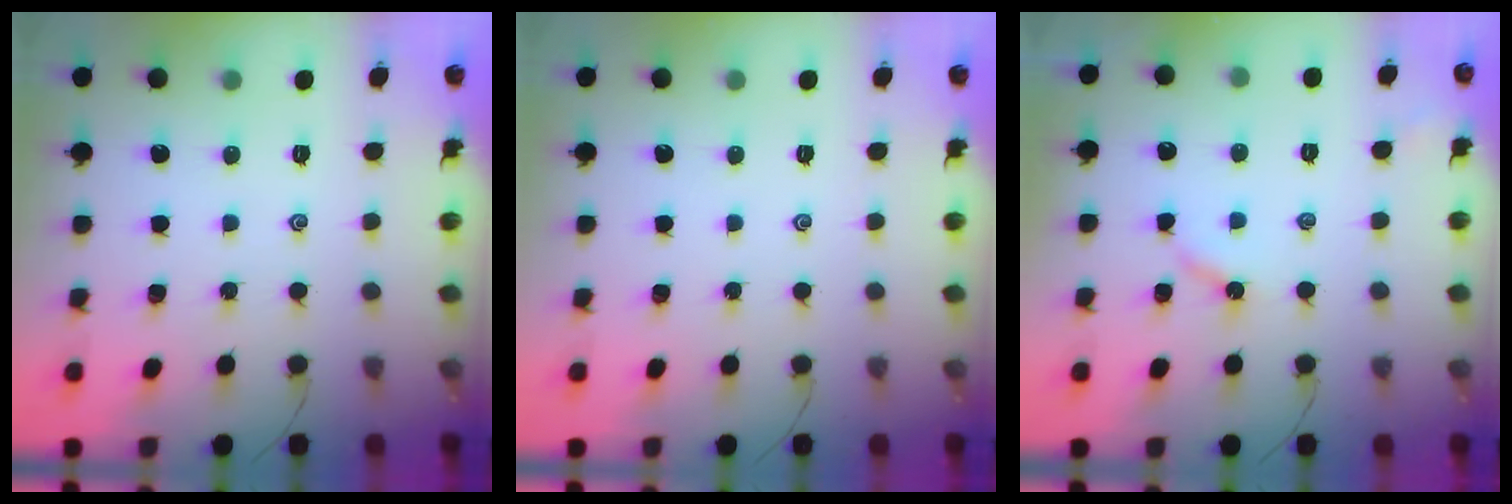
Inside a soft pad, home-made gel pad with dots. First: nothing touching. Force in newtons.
{"total": 0.0}
{"total": 3.7, "press": 3.7, "slide": 0.5}